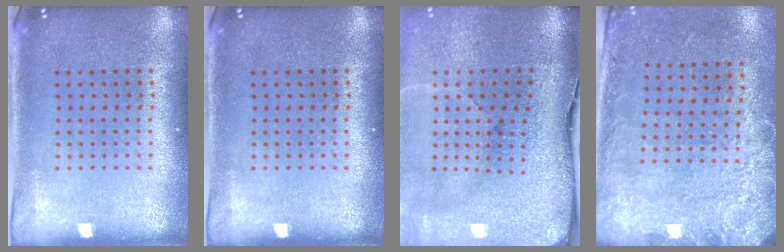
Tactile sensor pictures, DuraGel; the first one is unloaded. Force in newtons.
{"total": 0.0}
{"total": 5.0, "press": 3.9, "slide": 3.2}
{"total": 2.7, "press": 1.9, "slide": 1.9}